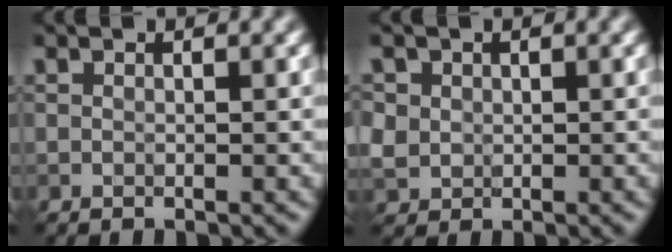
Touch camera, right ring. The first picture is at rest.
{"total": 2.5, "force": [0.7, 2.2, 0.8], "torque": [-0.025, 0.004, 0.025]}